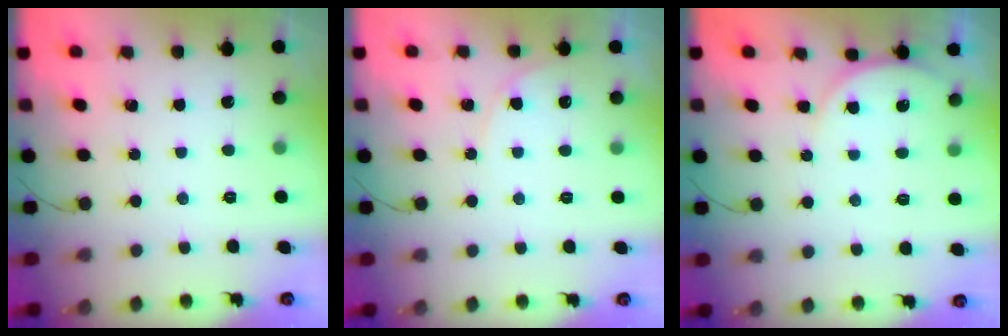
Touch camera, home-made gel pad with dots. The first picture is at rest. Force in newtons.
{"total": 4.0, "press": 3.9, "slide": 0.3}
{"total": 4.8, "press": 4.8, "slide": 0.6}